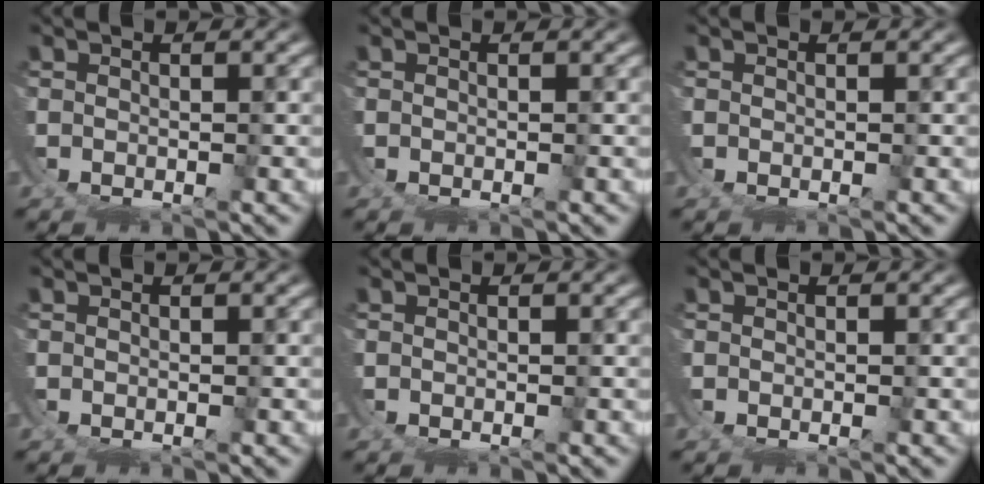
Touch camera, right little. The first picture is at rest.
{"total": 0.0}
{"total": 0.0}
{"total": 0.0}
{"total": 0.0}
{"total": 0.0}